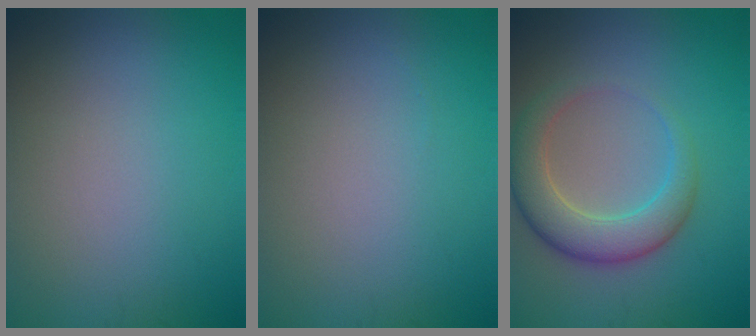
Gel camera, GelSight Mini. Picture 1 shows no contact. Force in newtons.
{"total": 0.0}
{"total": 5.1, "press": 5.0, "slide": 0.5}